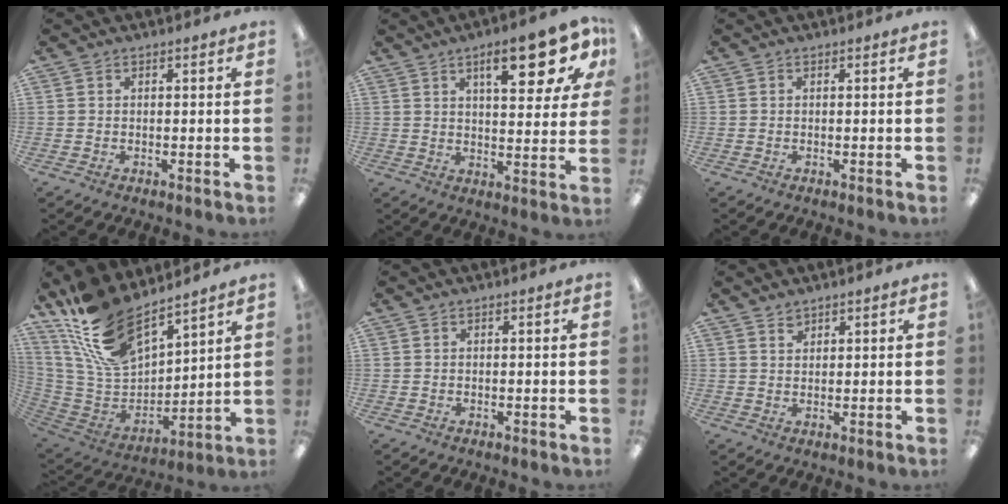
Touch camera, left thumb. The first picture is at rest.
{"total": 15.3, "force": [7.7, 5.0, 12.2], "torque": [-0.162, -0.028, 0.117]}
{"total": 0.0}
{"total": 19.1, "force": [14.6, 7.9, 9.4], "torque": [-0.218, -0.092, 0.269]}
{"total": 0.0}
{"total": 2.0, "force": [1.8, 0.9, 0.3], "torque": [0.000, -0.006, 0.033]}